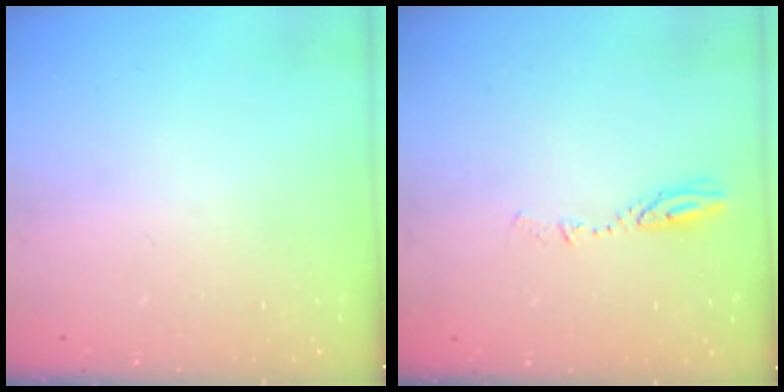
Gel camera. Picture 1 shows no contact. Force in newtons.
{"total": 3.8, "press": 3.8, "slide": 0.4}